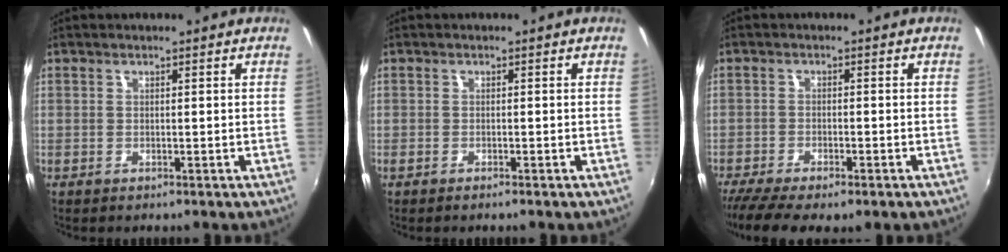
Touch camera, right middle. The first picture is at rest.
{"total": 1.0, "force": [-0.9, 0.1, 0.5], "torque": [-0.012, -0.003, -0.018]}
{"total": 9.0, "force": [-6.9, 2.2, 5.3], "torque": [-0.127, -0.042, -0.118]}